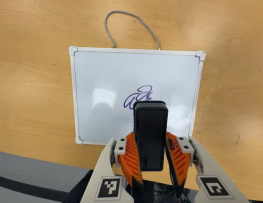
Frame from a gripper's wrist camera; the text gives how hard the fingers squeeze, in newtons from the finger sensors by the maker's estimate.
{"total": 10.0, "left": 7.3, "right": 12.6}